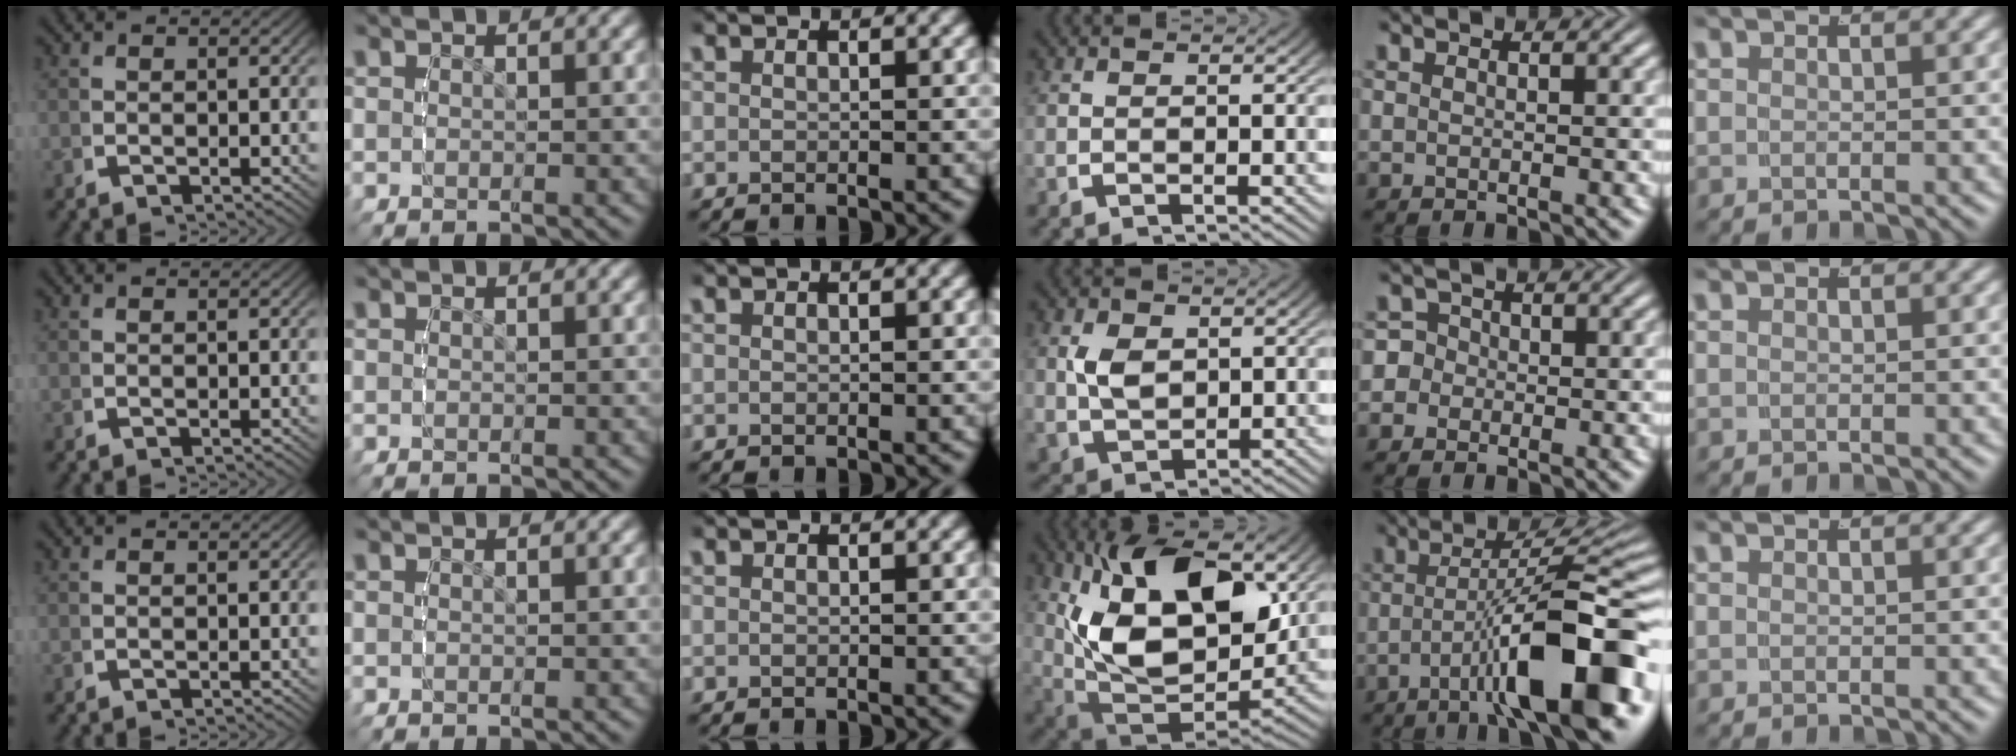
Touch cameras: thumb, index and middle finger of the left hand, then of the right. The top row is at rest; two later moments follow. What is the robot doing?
{"motion": "lift_and_place", "object": "bottle cap"}